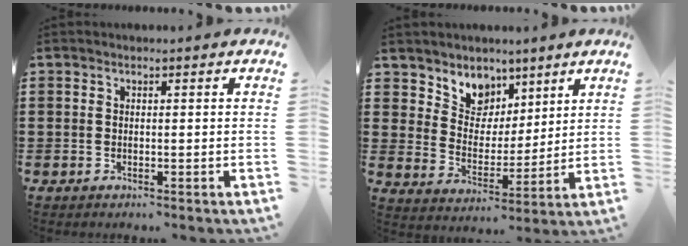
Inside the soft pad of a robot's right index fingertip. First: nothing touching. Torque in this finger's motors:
{"motor_torque": [0.83, 0.82, 0.13, 0.07]}